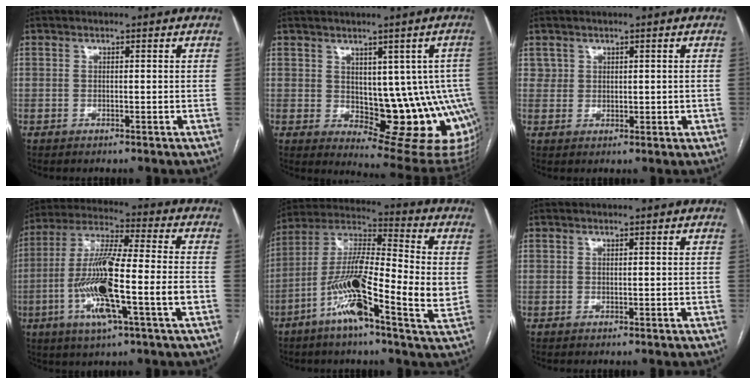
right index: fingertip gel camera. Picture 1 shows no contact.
{"total": 14.0, "force": [-1.3, 6.2, 12.4], "torque": [-0.110, 0.007, 0.003]}
{"total": 1.9, "force": [0.8, 1.7, 0.4], "torque": [-0.001, 0.002, 0.015]}
{"total": 16.5, "force": [-4.5, 1.0, 15.8], "torque": [-0.309, -0.003, -0.082]}
{"total": 17.0, "force": [-4.0, 2.7, 16.3], "torque": [-0.302, 0.000, -0.082]}
{"total": 0.0}